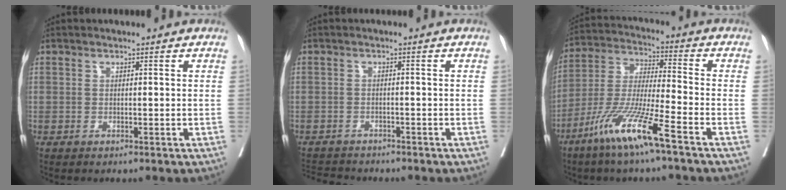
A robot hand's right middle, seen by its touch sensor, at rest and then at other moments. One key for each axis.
{"total": 5.4, "fx": -5.1, "fy": 1.5, "fz": 0.9, "tx": -0.013, "ty": -0.007, "tz": -0.082}
{"total": 12.5, "fx": -7.5, "fy": -0.3, "fz": 10.0, "tx": -0.206, "ty": -0.029, "tz": -0.153}